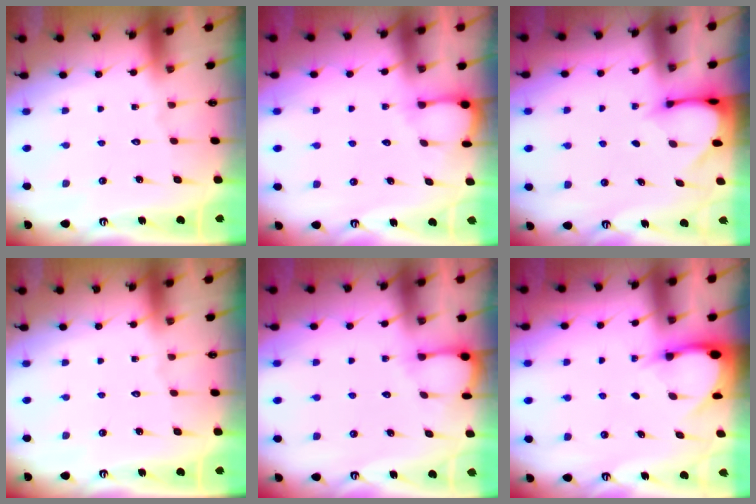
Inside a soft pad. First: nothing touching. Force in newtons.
{"total": 3.9, "press": 3.9, "slide": 0.4}
{"total": 3.2, "press": 3.2, "slide": 0.3}
{"total": 0.0}
{"total": 3.9, "press": 3.9, "slide": 0.4}
{"total": 3.5, "press": 3.5, "slide": 0.2}